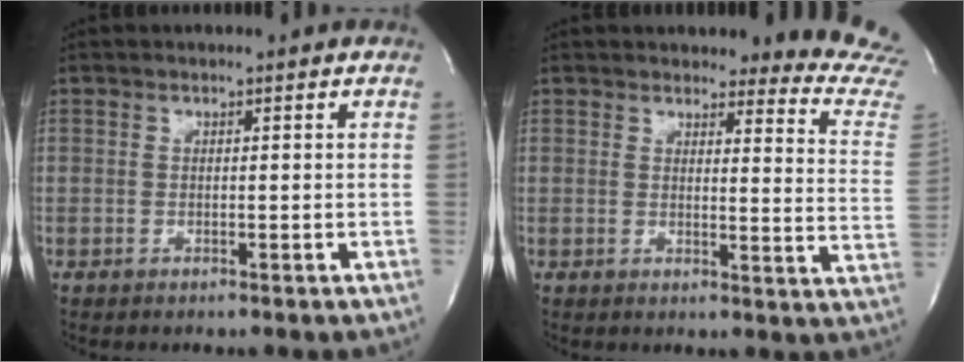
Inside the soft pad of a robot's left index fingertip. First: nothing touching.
{"total": 13.6, "force": [13.6, 0.4, 1.3], "torque": [0.019, -0.133, 0.107]}